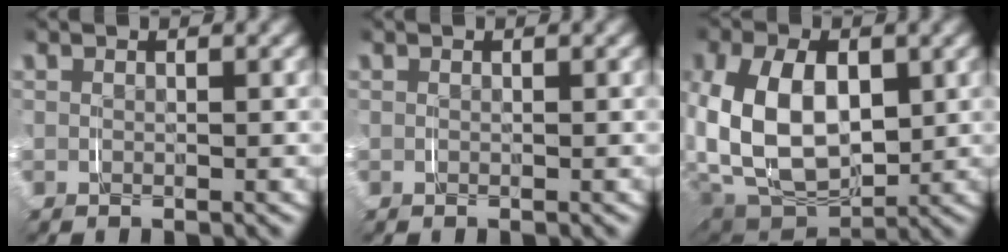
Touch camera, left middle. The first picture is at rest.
{"total": 0.0}
{"total": 12.4, "force": [0.1, 9.1, 8.4], "torque": [-0.190, -0.033, 0.015]}